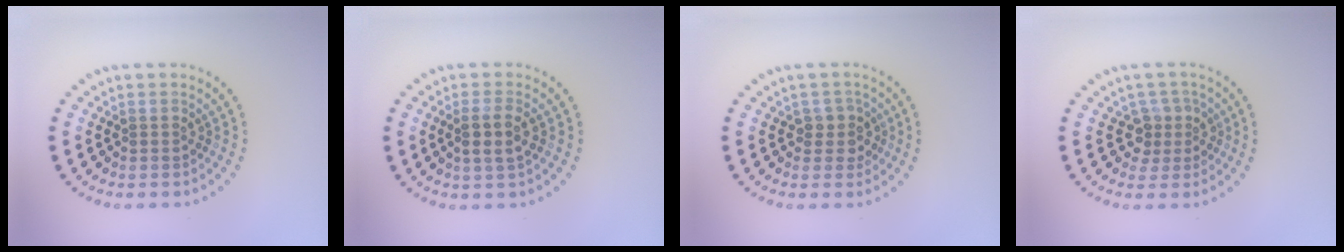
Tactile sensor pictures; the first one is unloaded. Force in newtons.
{"total": 2.3, "press": 2.1, "slide": 1.0}
{"total": 2.0, "press": 1.7, "slide": 1.1}
{"total": 2.4, "press": 1.9, "slide": 1.5}